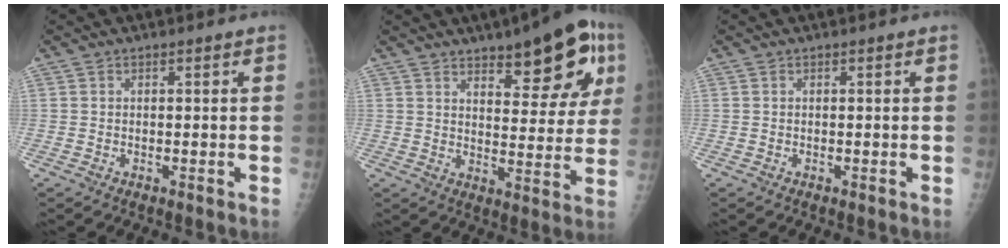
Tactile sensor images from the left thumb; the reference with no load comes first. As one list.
[{"total": 16.0, "force": [8.5, 5.8, 12.3], "torque": [-0.119, -0.028, 0.118]}, {"total": 0.0}]